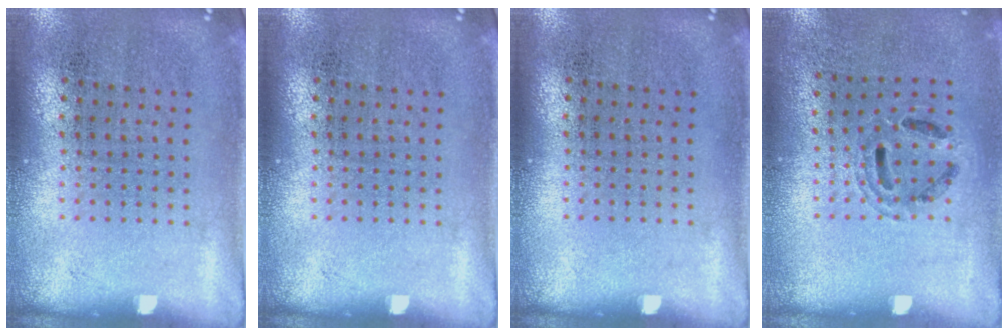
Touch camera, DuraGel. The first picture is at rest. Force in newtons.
{"total": 0.0}
{"total": 0.0}
{"total": 0.9, "press": 0.9, "slide": 0.2}